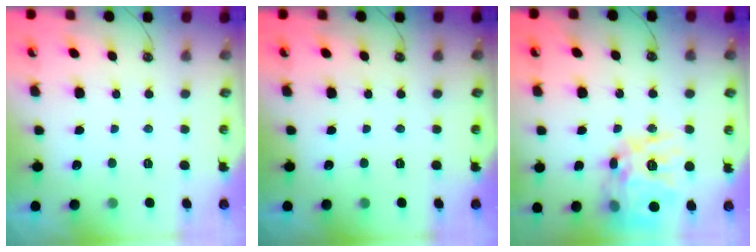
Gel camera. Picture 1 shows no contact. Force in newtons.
{"total": 0.0}
{"total": 22.6, "press": 22.3, "slide": 3.2}